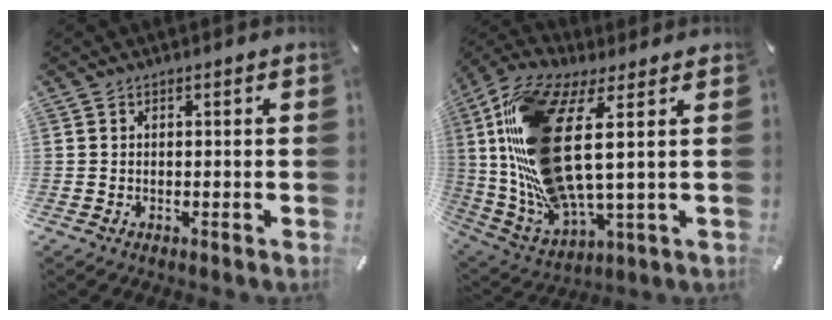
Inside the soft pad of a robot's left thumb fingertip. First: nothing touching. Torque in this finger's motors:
{"motor_torque": [2.50, 2.50, 2.77, 0.00, 1.05]}